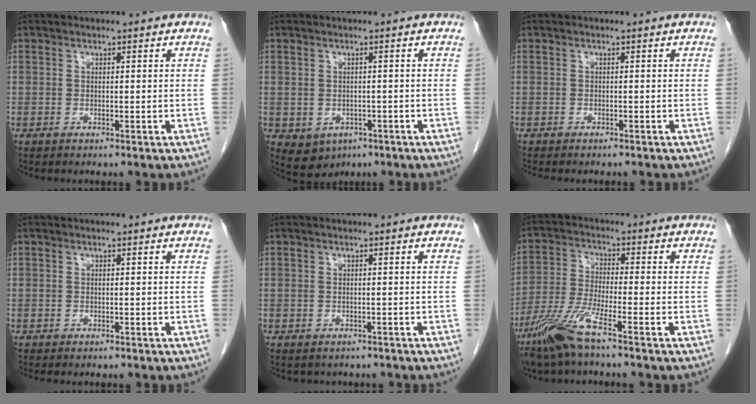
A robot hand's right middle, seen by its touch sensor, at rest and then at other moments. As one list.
[{"total": 4.6, "force": [-1.9, 3.8, 1.8], "torque": [-0.025, 0.002, -0.014]}, {"total": 3.6, "force": [-3.1, 1.0, 1.4], "torque": [-0.014, -0.005, -0.038]}, {"total": 2.2, "force": [-1.9, 0.7, 0.7], "torque": [-0.010, -0.004, -0.022]}, {"total": 3.2, "force": [-2.8, 1.6, 0.3], "torque": [-0.005, 0.006, -0.033]}, {"total": 8.4, "force": [-5.8, 0.0, 6.0], "torque": [-0.134, -0.020, -0.120]}]